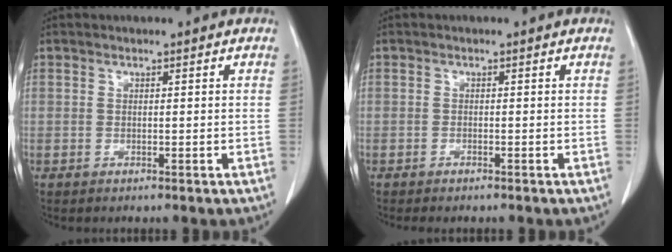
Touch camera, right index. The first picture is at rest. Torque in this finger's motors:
{"motor_torque": [0.19, -0.17, 0.10, 0.02]}